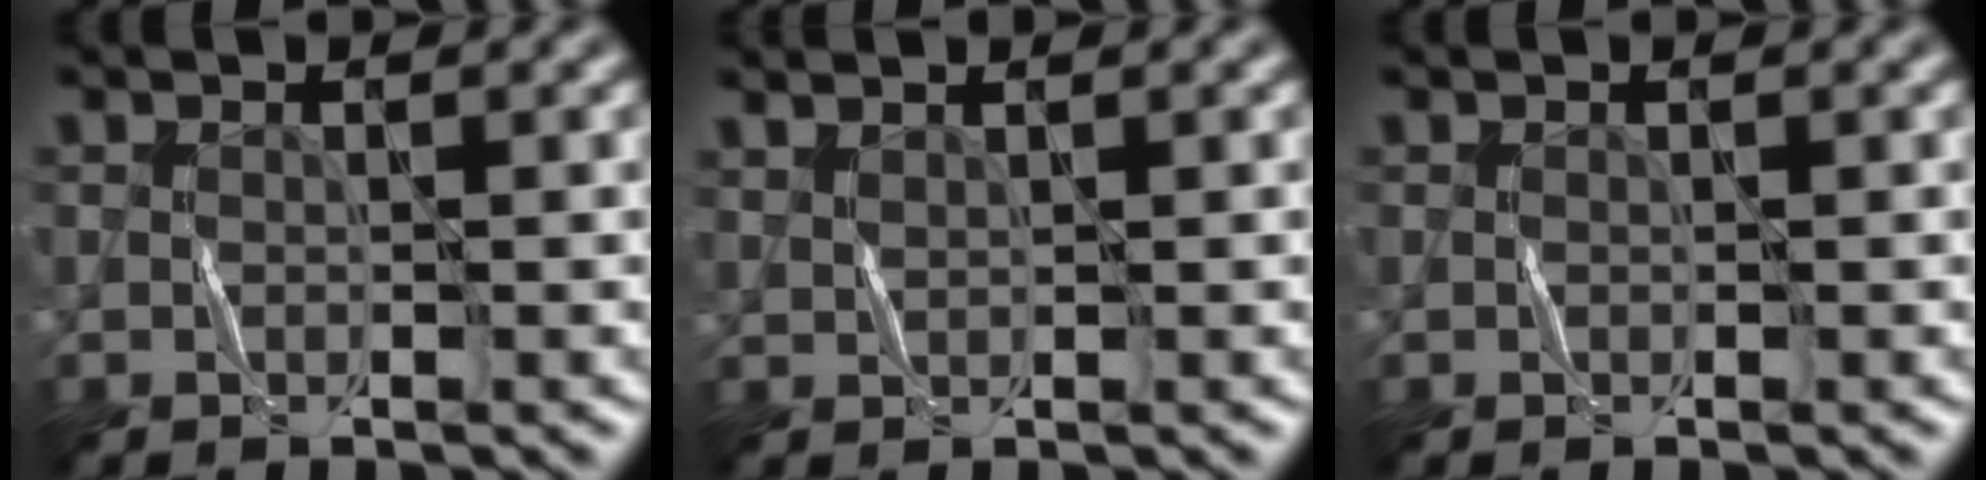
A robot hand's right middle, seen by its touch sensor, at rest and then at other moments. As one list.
[{"total": 1.5, "force": [1.3, 0.4, 0.8], "torque": [-0.011, -0.002, 0.017]}, {"total": 0.0}]